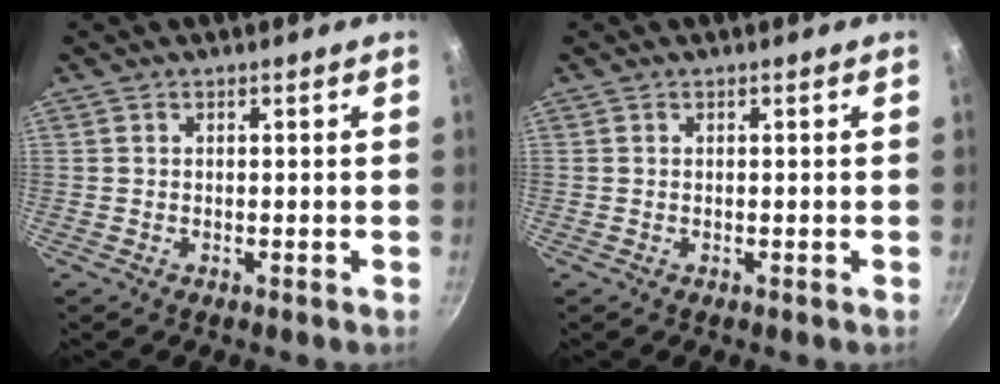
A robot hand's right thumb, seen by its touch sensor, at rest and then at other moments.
{"total": 0.0}